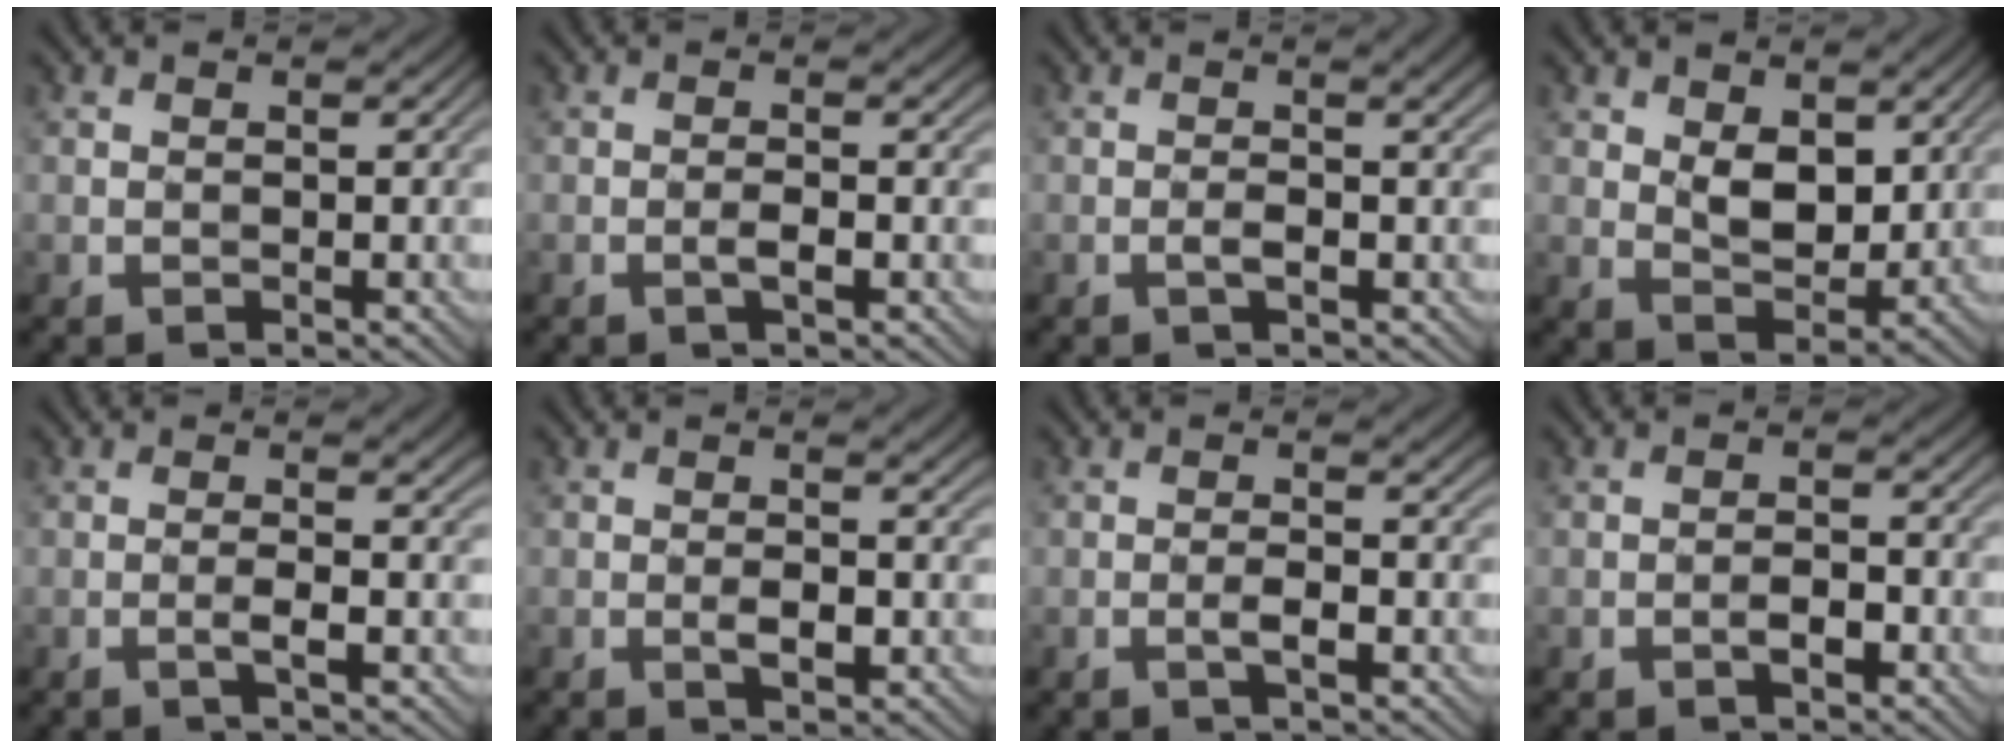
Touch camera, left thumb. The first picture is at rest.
{"total": 1.6, "force": [-0.7, -0.1, 1.4], "torque": [-0.029, 0.007, -0.012]}
{"total": 2.8, "force": [-0.2, 0.2, 2.8], "torque": [-0.049, 0.007, -0.005]}
{"total": 5.2, "force": [1.9, 3.1, 3.8], "torque": [-0.078, -0.006, 0.037]}
{"total": 3.4, "force": [-0.5, 0.1, 3.3], "torque": [-0.051, 0.008, -0.017]}
{"total": 2.8, "force": [-0.4, 0.3, 2.8], "torque": [-0.049, 0.003, -0.006]}
{"total": 2.4, "force": [-0.7, -0.1, 2.3], "torque": [-0.043, 0.006, -0.015]}
{"total": 1.9, "force": [-1.1, 0.5, 1.5], "torque": [-0.025, 0.008, -0.020]}